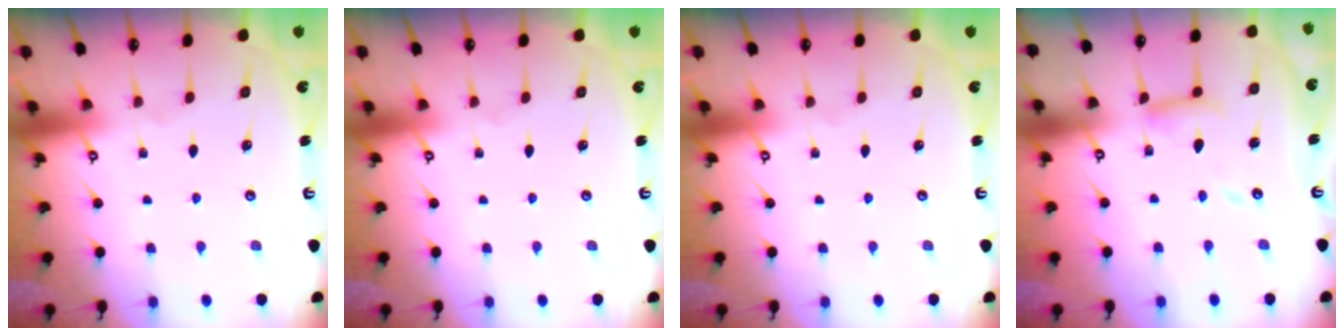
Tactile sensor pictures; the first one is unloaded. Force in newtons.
{"total": 0.0}
{"total": 0.0}
{"total": 11.3, "press": 11.3, "slide": 1.1}